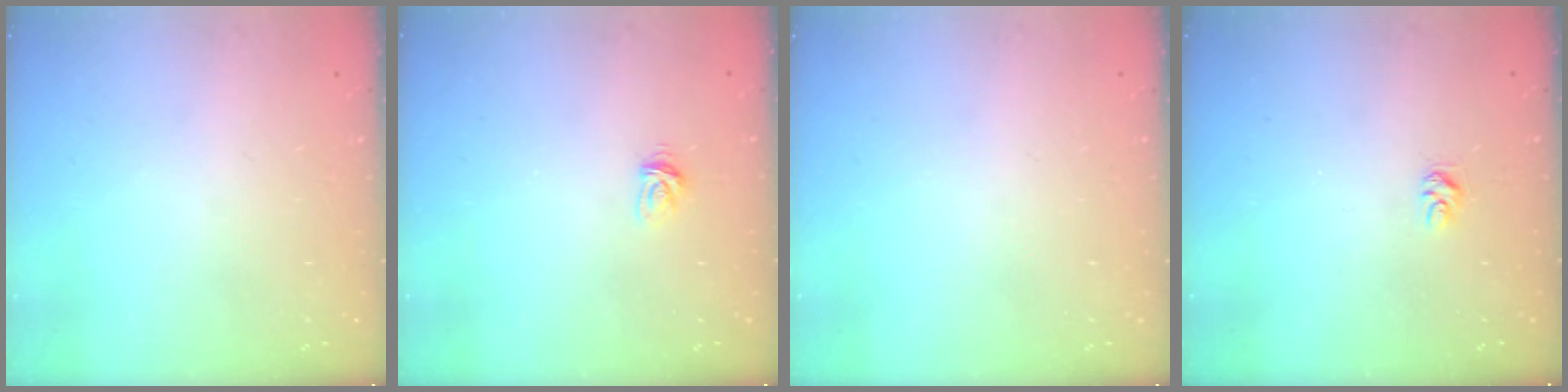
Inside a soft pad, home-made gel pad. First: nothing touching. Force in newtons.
{"total": 3.3, "press": 3.2, "slide": 0.5}
{"total": 0.0}
{"total": 3.9, "press": 3.9, "slide": 0.4}